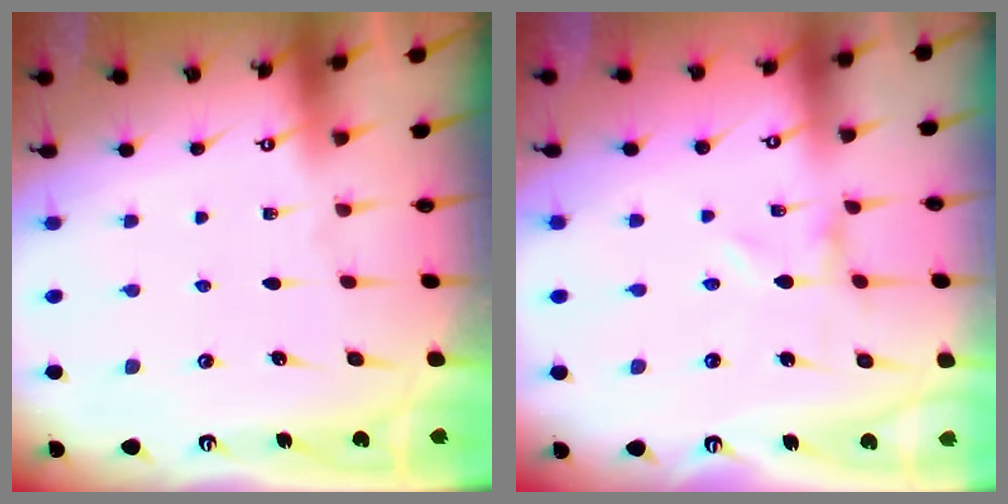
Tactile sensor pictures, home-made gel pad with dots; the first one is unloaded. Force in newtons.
{"total": 0.0}